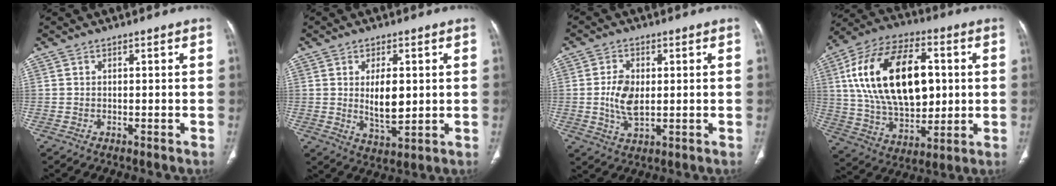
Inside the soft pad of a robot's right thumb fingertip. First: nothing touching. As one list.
[{"total": 7.8, "force": [0.8, 3.6, 6.9], "torque": [-0.101, -0.016, 0.022]}, {"total": 6.7, "force": [0.2, 3.9, 5.5], "torque": [-0.105, -0.005, 0.006]}, {"total": 26.1, "force": [4.5, 15.1, 20.8], "torque": [-0.349, -0.001, 0.078]}]